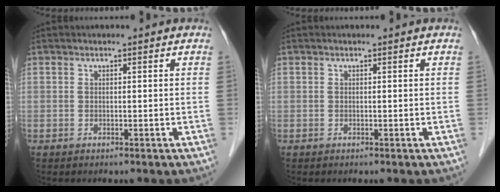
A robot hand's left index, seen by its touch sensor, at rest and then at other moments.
{"total": 0.0}